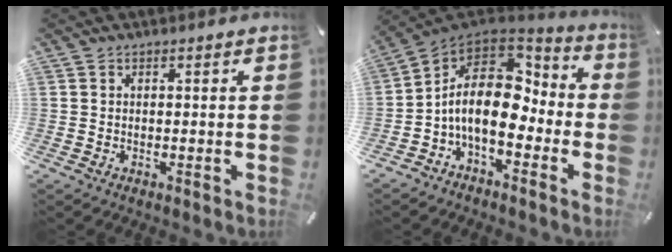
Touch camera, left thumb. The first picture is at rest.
{"total": 15.0, "force": [-1.9, 9.7, 11.3], "torque": [-0.207, -0.003, -0.034]}